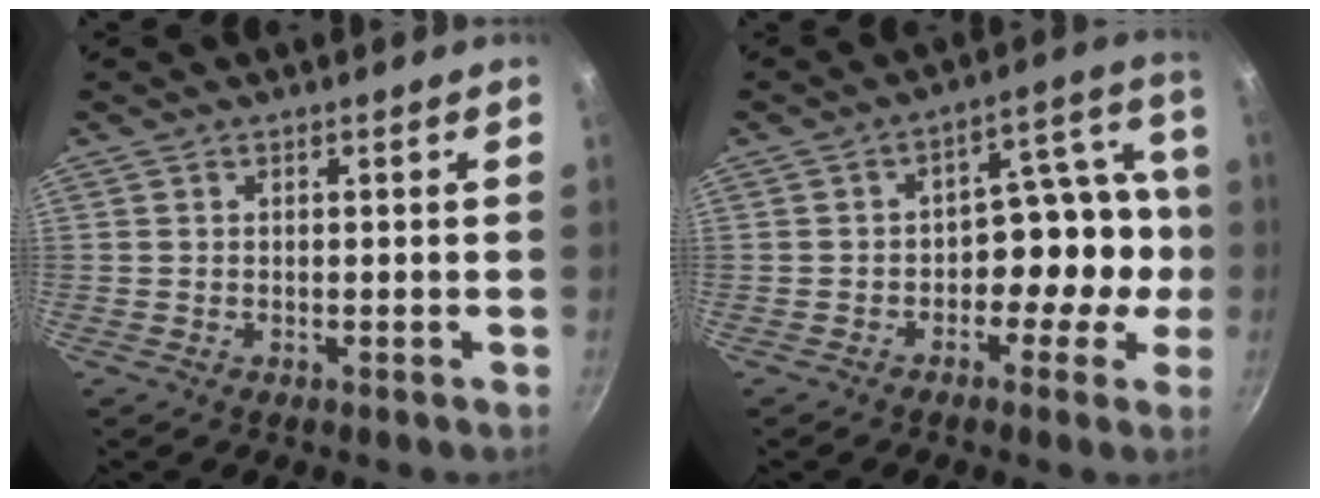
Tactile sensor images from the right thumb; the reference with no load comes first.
{"total": 11.2, "force": [-2.7, 7.3, 8.0], "torque": [-0.043, 0.072, -0.041]}